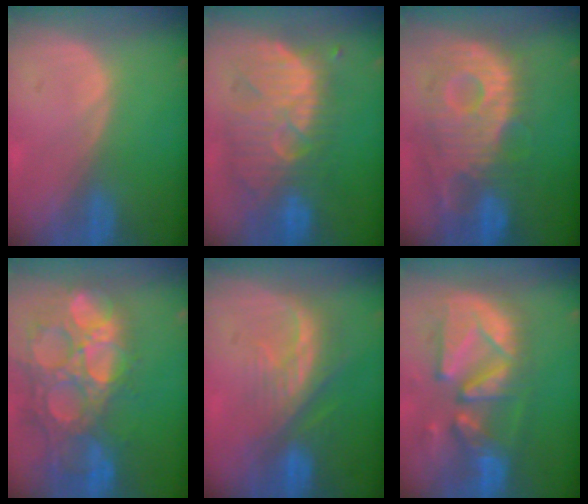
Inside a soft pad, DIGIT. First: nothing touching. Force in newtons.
{"total": 11.1, "press": 10.6, "slide": 3.2}
{"total": 11.8, "press": 10.6, "slide": 5.3}
{"total": 15.1, "press": 12.5, "slide": 8.5}
{"total": 8.1, "press": 7.3, "slide": 3.5}
{"total": 13.1, "press": 11.4, "slide": 6.5}